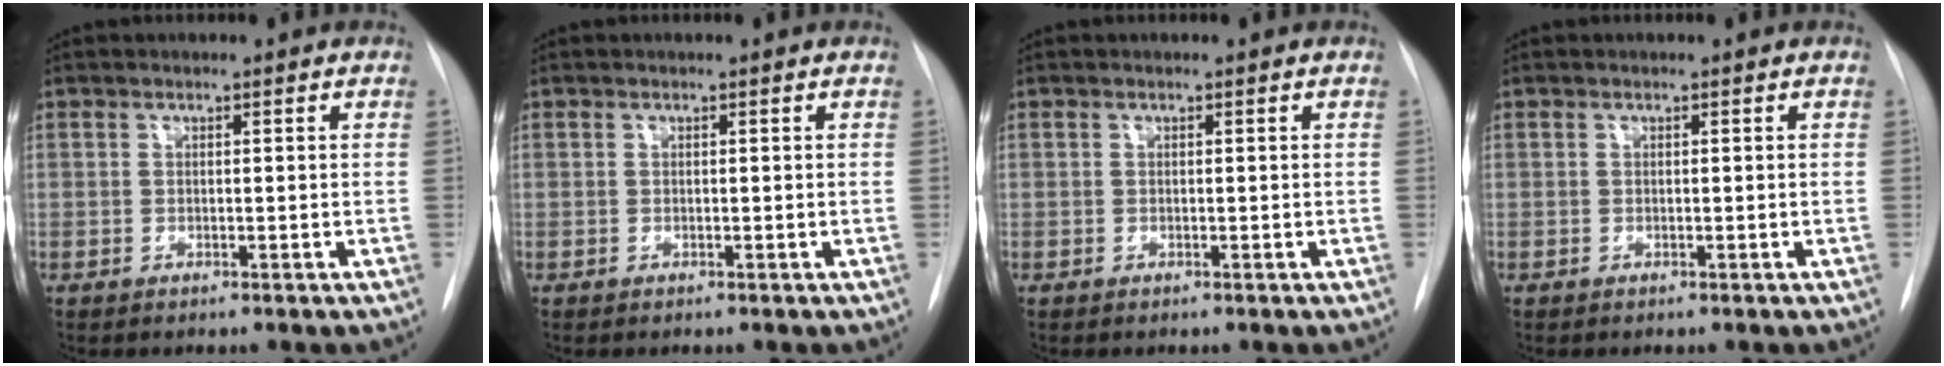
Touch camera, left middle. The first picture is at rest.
{"total": 0.0}
{"total": 0.0}
{"total": 0.0}